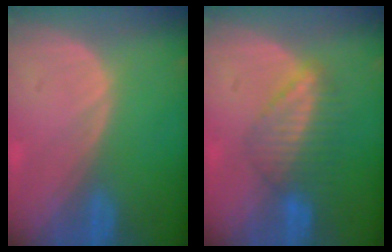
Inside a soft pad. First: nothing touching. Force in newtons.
{"total": 6.5, "press": 5.9, "slide": 2.7}